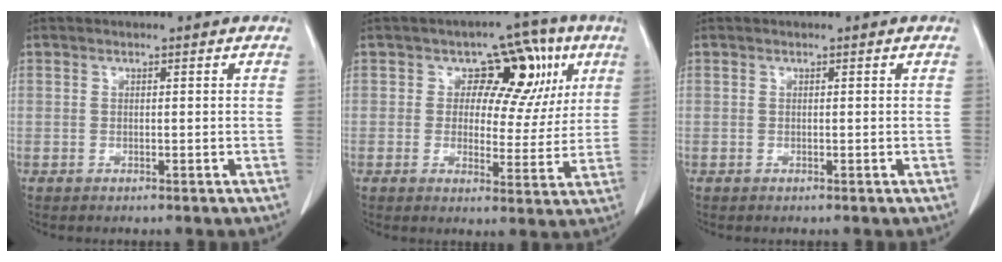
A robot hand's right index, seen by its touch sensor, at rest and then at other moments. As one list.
[{"total": 9.5, "force": [3.4, 6.7, 5.8], "torque": [-0.043, 0.025, 0.046]}, {"total": 0.0}]